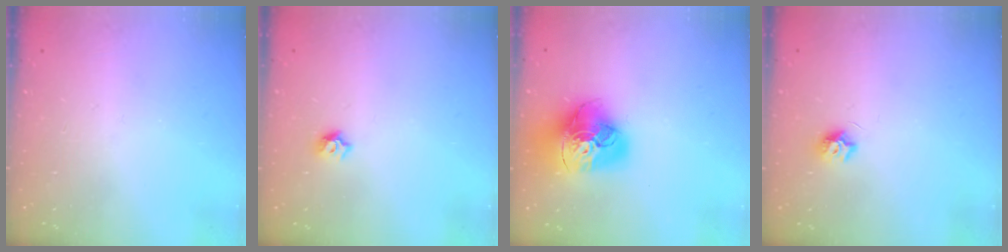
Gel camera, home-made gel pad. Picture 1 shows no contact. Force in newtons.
{"total": 5.7, "press": 5.6, "slide": 0.7}
{"total": 21.0, "press": 20.9, "slide": 2.1}
{"total": 6.8, "press": 6.8, "slide": 0.5}